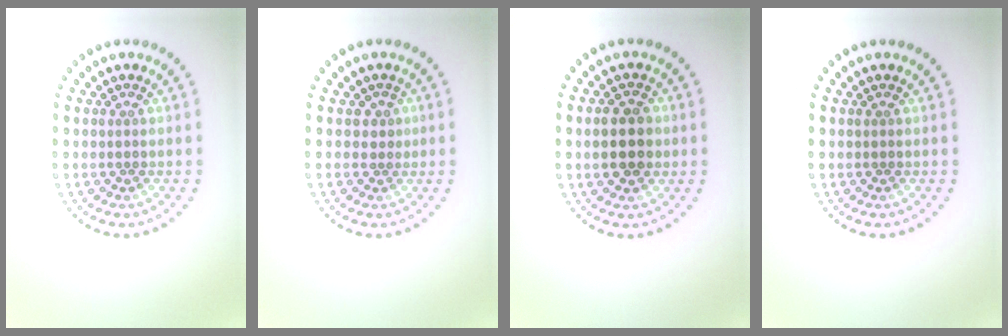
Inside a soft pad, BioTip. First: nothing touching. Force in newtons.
{"total": 0.8, "press": 0.5, "slide": 0.6}
{"total": 3.7, "press": 3.7, "slide": 0.2}
{"total": 0.0}